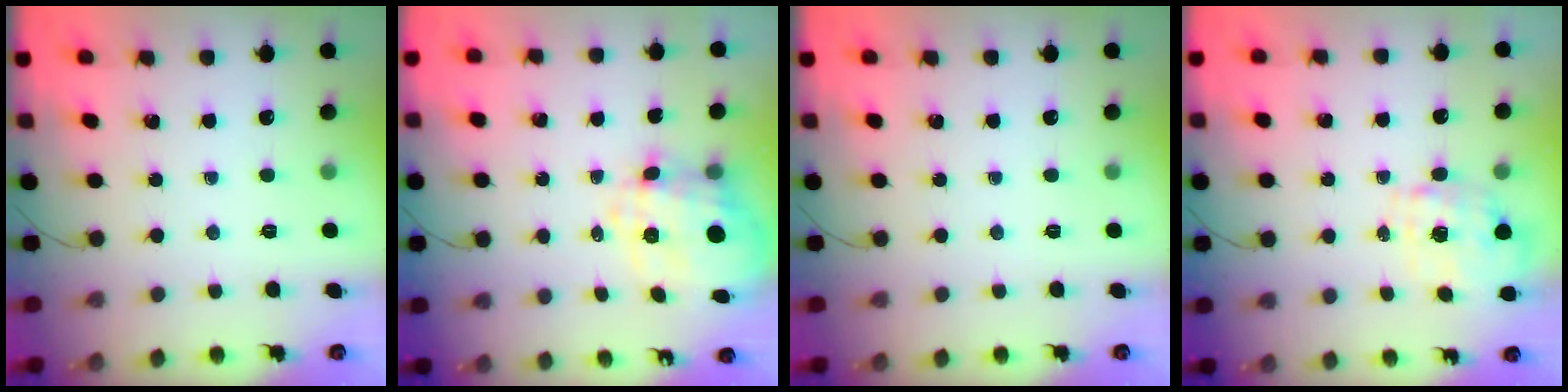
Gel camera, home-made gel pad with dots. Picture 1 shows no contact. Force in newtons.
{"total": 11.9, "press": 11.7, "slide": 2.3}
{"total": 0.0}
{"total": 1.6, "press": 1.5, "slide": 0.5}